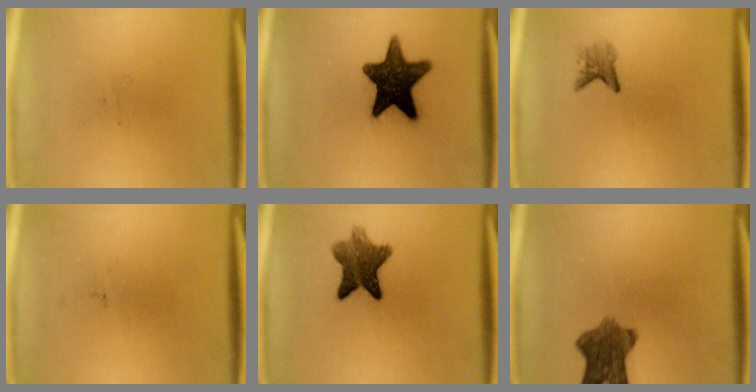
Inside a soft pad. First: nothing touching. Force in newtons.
{"total": 14.4}
{"total": 2.0}
{"total": 0.0}
{"total": 8.1}
{"total": 8.1}